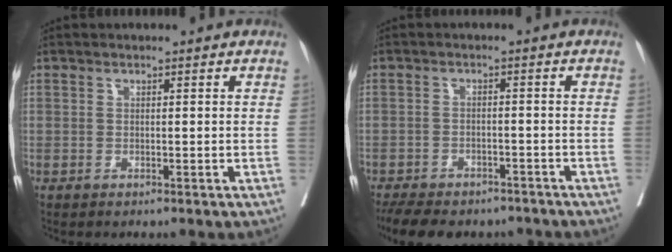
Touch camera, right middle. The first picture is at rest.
{"total": 13.9, "force": [-11.6, 5.3, 5.4], "torque": [-0.121, -0.004, -0.156]}